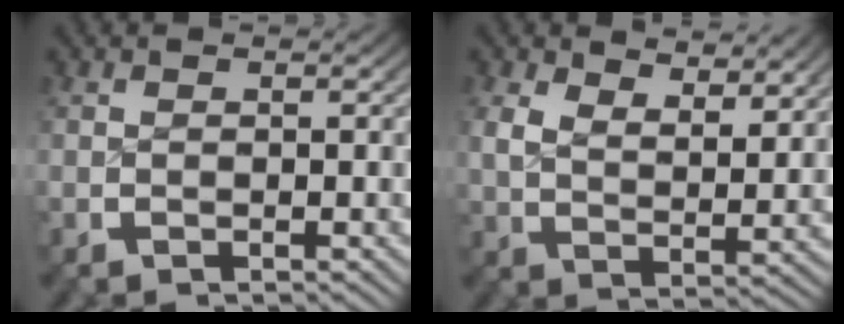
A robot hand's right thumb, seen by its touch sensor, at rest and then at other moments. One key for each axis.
{"total": 4.1, "fx": 2.7, "fy": 1.8, "fz": 2.5, "tx": -0.045, "ty": -0.016, "tz": 0.060}